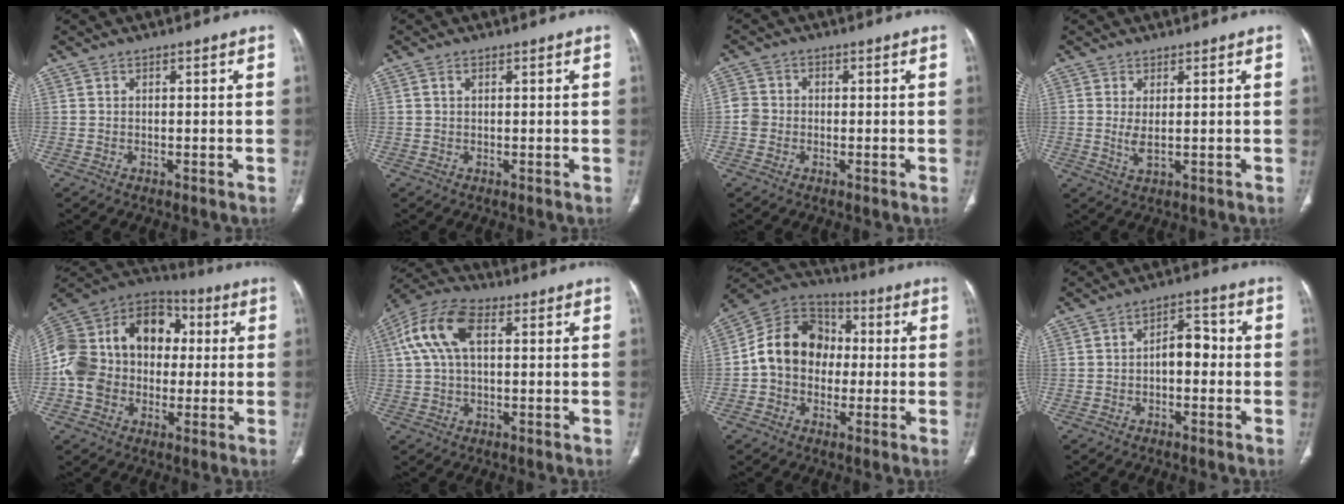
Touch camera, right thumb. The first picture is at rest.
{"total": 0.9, "force": [0.4, 0.6, 0.6], "torque": [-0.014, 0.004, 0.007]}
{"total": 3.1, "force": [-0.7, 2.9, 1.1], "torque": [-0.011, 0.010, -0.018]}
{"total": 2.7, "force": [0.4, 0.9, 2.5], "torque": [-0.054, -0.011, 0.015]}
{"total": 24.2, "force": [0.5, 18.6, 15.4], "torque": [-0.294, 0.052, 0.007]}
{"total": 11.5, "force": [2.9, 6.3, 9.2], "torque": [-0.199, 0.031, 0.050]}
{"total": 14.1, "force": [-0.3, 11.4, 8.2], "torque": [-0.113, 0.037, -0.017]}
{"total": 5.7, "force": [-0.7, 3.4, 4.6], "torque": [-0.053, 0.025, -0.019]}